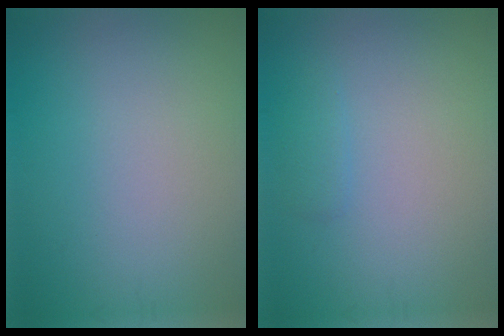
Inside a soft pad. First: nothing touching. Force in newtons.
{"total": 0.8, "press": 0.8, "slide": 0.1}